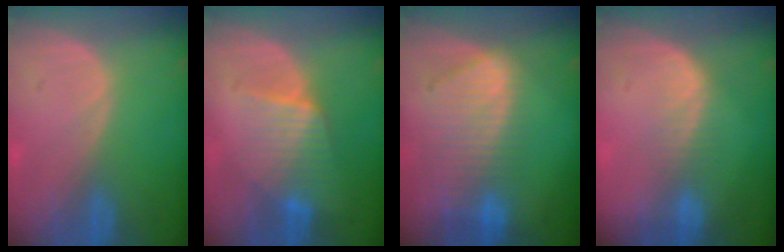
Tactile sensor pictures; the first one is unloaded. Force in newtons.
{"total": 6.4, "press": 6.1, "slide": 2.1}
{"total": 9.5, "press": 8.2, "slide": 4.6}
{"total": 3.1, "press": 2.6, "slide": 1.7}